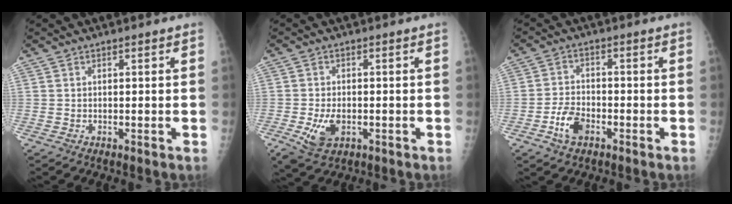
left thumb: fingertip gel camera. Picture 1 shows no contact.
{"total": 5.6, "force": [-1.9, 3.4, 4.0], "torque": [-0.077, -0.001, -0.025]}
{"total": 5.4, "force": [-2.9, 3.3, 3.2], "torque": [-0.055, 0.017, -0.053]}